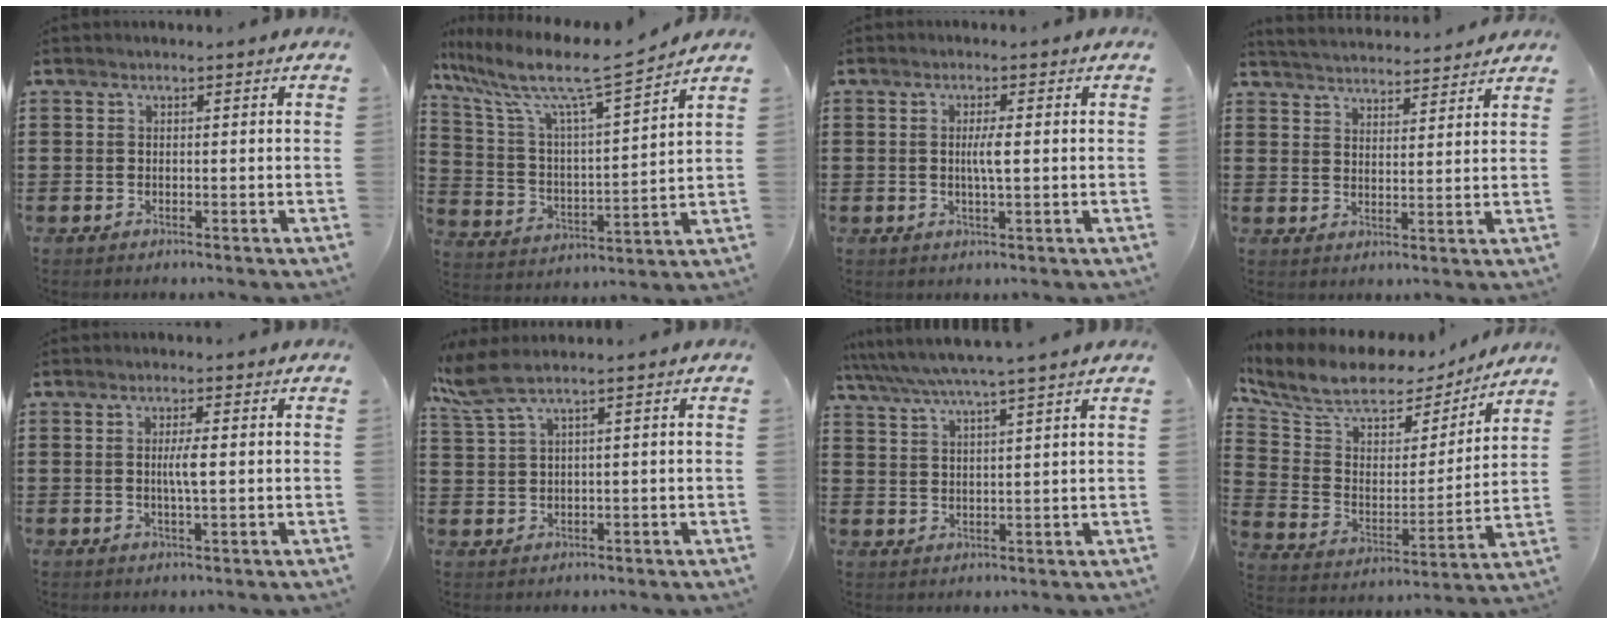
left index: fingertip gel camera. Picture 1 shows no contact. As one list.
[{"total": 10.2, "force": [8.3, 0.9, 5.9], "torque": [-0.150, -0.050, 0.134]}, {"total": 2.9, "force": [0.1, 0.3, 2.9], "torque": [-0.055, -0.003, 0.001]}, {"total": 4.0, "force": [4.0, 0.1, 0.1], "torque": [-0.018, -0.022, 0.070]}, {"total": 3.0, "force": [0.2, 0.3, 3.0], "torque": [-0.057, -0.003, 0.002]}, {"total": 4.0, "force": [1.9, 0.5, 3.5], "torque": [-0.091, -0.008, 0.027]}, {"total": 5.0, "force": [4.2, -0.5, 2.6], "torque": [-0.065, -0.021, 0.072]}, {"total": 9.7, "force": [8.1, 4.0, 3.6], "torque": [-0.106, -0.050, 0.139]}]